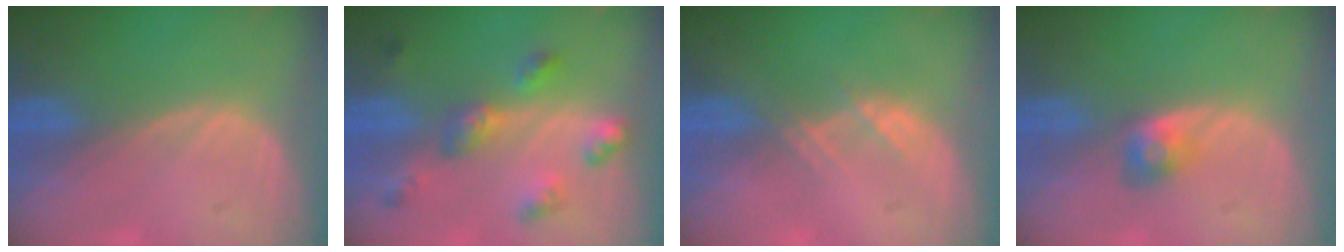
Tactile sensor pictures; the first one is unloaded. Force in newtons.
{"total": 6.5, "press": 5.8, "slide": 2.9}
{"total": 1.9, "press": 1.9, "slide": 0.3}
{"total": 2.8, "press": 2.5, "slide": 1.2}